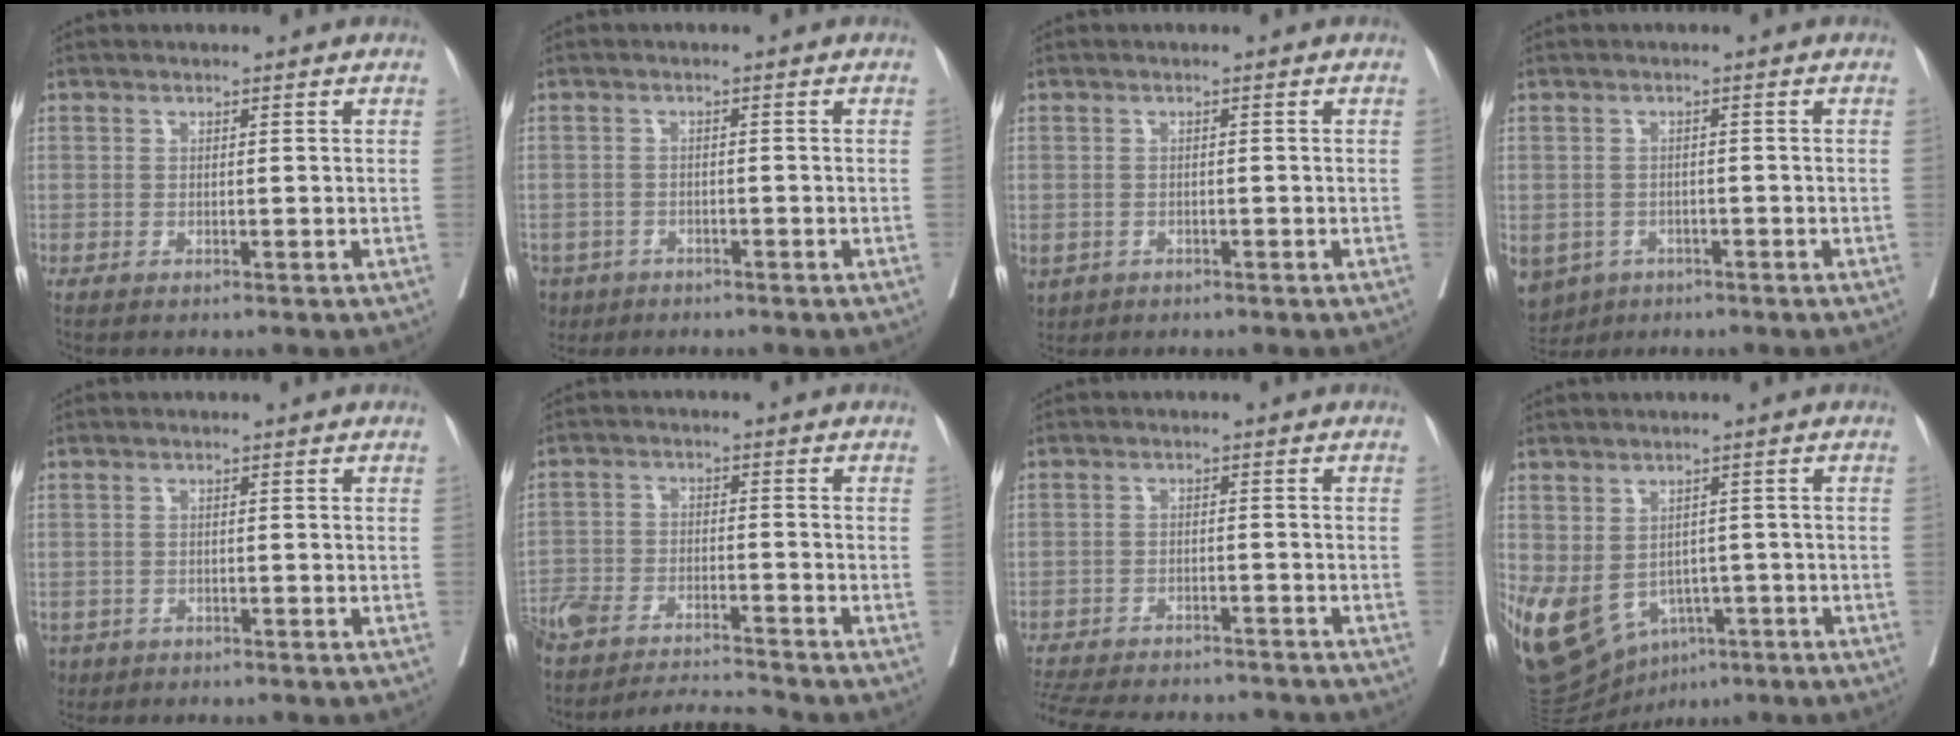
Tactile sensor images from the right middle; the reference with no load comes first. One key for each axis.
{"total": 5.3, "fx": -3.6, "fy": 3.8, "fz": 0.9, "tx": -0.017, "ty": 0.002, "tz": -0.058}
{"total": 4.9, "fx": -2.4, "fy": 3.9, "fz": 1.8, "tx": -0.050, "ty": -0.005, "tz": -0.032}
{"total": 9.0, "fx": -5.0, "fy": 7.0, "fz": 2.8, "tx": -0.079, "ty": -0.005, "tz": -0.067}
{"total": 3.7, "fx": -2.3, "fy": 2.7, "fz": 0.7, "tx": -0.015, "ty": 0.000, "tz": -0.037}
{"total": 11.4, "fx": -11.0, "fy": 0.3, "fz": 3.2, "tx": -0.062, "ty": 0.014, "tz": -0.187}
{"total": 17.2, "fx": -15.4, "fy": 4.6, "fz": 6.1, "tx": -0.157, "ty": -0.016, "tz": -0.213}
{"total": 13.1, "fx": -5.8, "fy": 9.1, "fz": 7.4, "tx": -0.154, "ty": -0.002, "tz": -0.078}